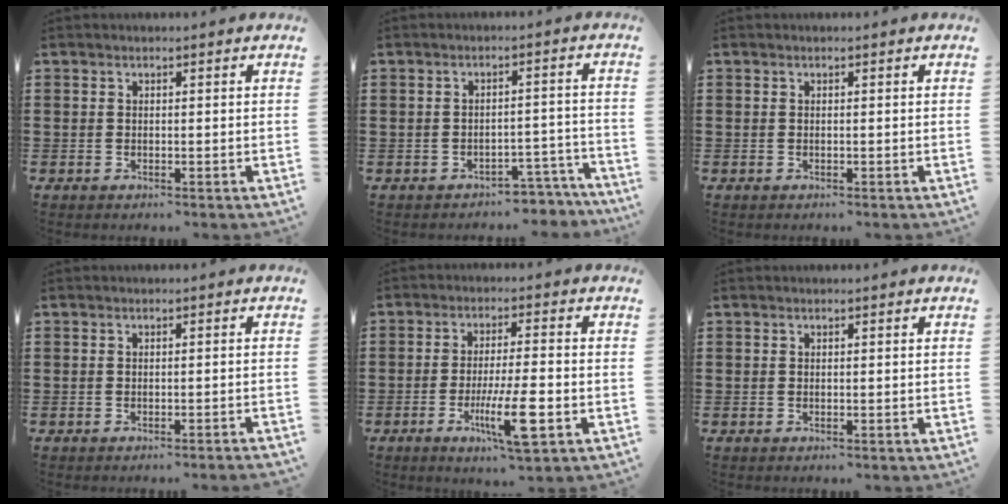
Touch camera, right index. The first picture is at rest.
{"total": 3.3, "force": [-3.2, 0.8, 0.5], "torque": [-0.011, 0.007, -0.067]}
{"total": 0.0}
{"total": 0.8, "force": [-0.7, -0.2, 0.4], "torque": [-0.008, -0.002, -0.014]}
{"total": 9.6, "force": [-3.4, 1.5, 8.9], "torque": [-0.174, -0.016, -0.061]}
{"total": 0.0}